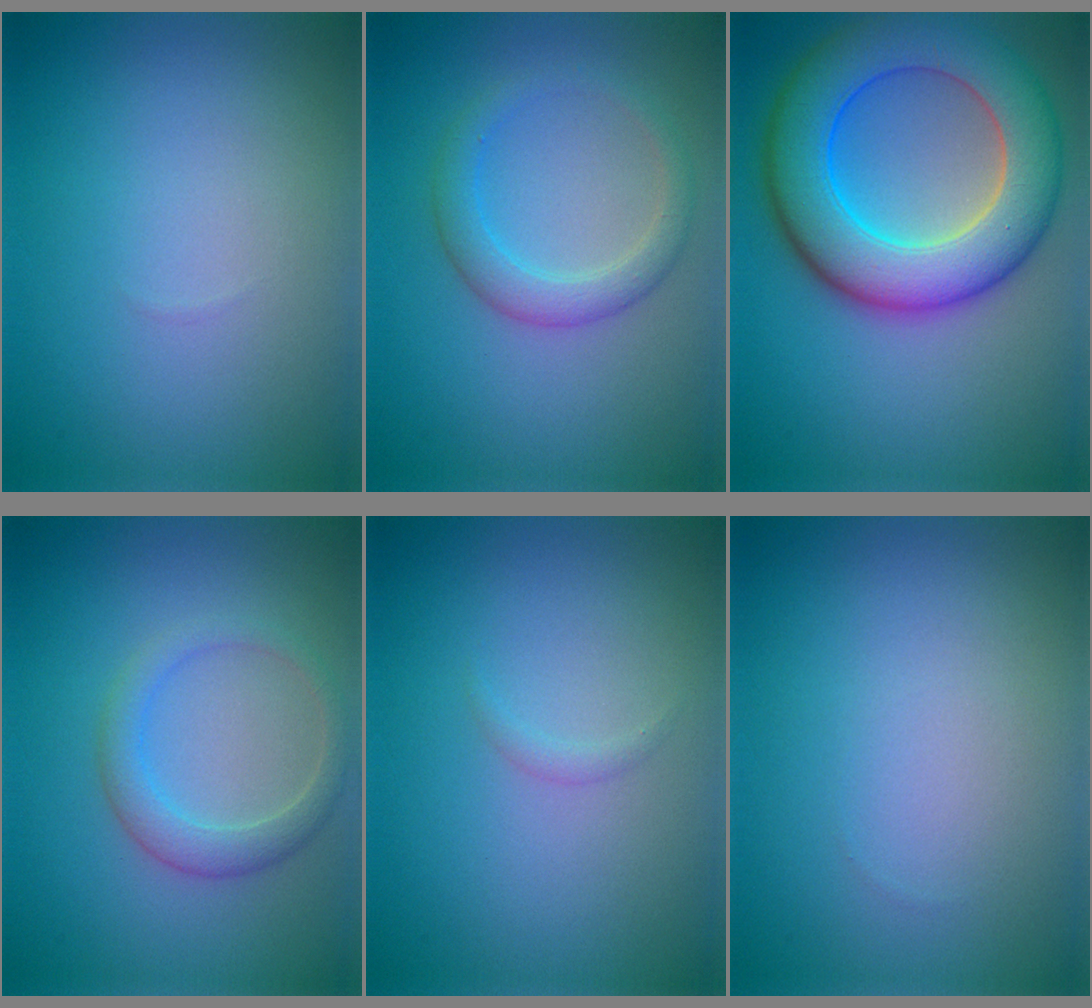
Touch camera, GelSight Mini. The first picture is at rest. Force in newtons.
{"total": 2.8, "press": 2.8, "slide": 0.2}
{"total": 10.6, "press": 10.6, "slide": 0.2}
{"total": 2.5, "press": 2.5, "slide": 0.0}
{"total": 0.6, "press": 0.6, "slide": 0.0}
{"total": 0.0}